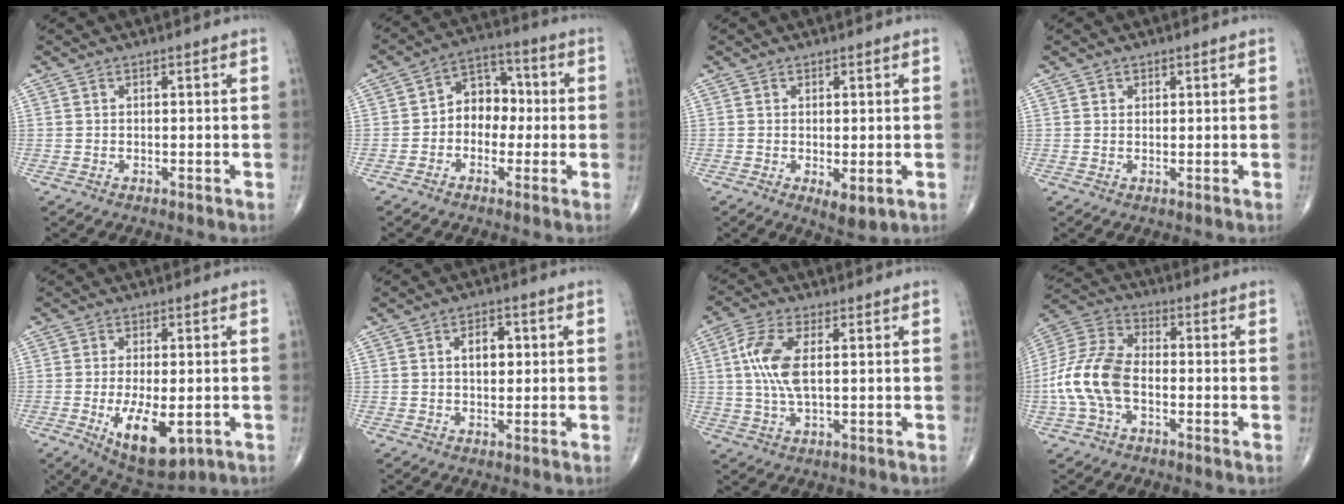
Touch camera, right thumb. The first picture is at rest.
{"total": 8.5, "force": [-0.7, 6.5, 5.3], "torque": [-0.036, 0.033, -0.028]}
{"total": 3.7, "force": [-0.8, 1.6, 3.2], "torque": [-0.046, -0.012, -0.004]}
{"total": 1.1, "force": [0.6, 0.9, 0.2], "torque": [0.008, -0.003, 0.006]}
{"total": 11.4, "force": [-3.3, 5.1, 9.7], "torque": [-0.154, -0.015, -0.040]}
{"total": 4.6, "force": [0.8, 2.9, 3.6], "torque": [-0.036, 0.004, 0.010]}
{"total": 8.9, "force": [1.3, 3.6, 8.0], "torque": [-0.186, 0.003, 0.026]}
{"total": 13.3, "force": [-2.8, 8.0, 10.3], "torque": [-0.224, 0.033, -0.060]}